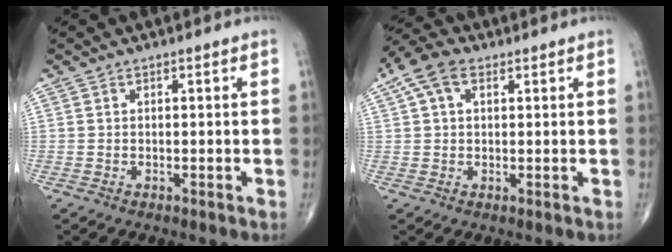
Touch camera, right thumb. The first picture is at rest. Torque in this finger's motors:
{"motor_torque": [0.24, -0.35, 0.78, 0.33, 0.07]}